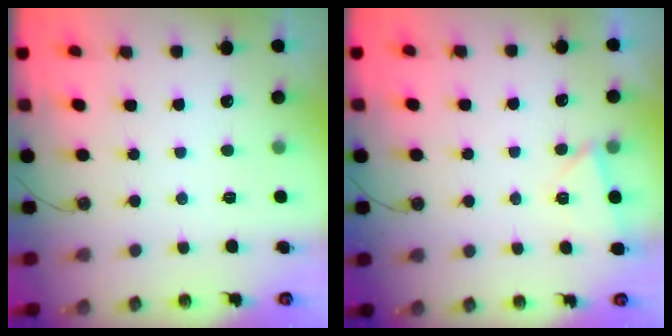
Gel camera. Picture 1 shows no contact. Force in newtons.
{"total": 2.4, "press": 2.0, "slide": 1.2}